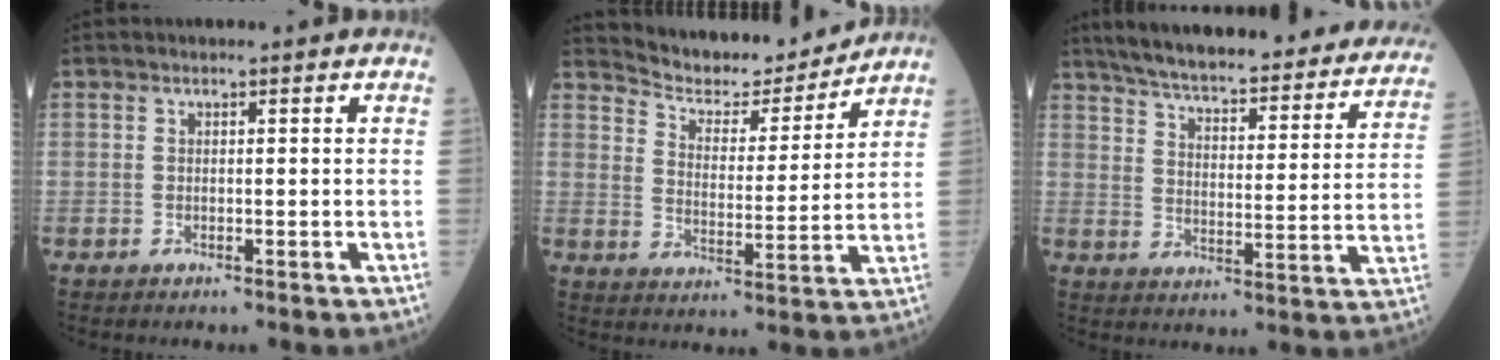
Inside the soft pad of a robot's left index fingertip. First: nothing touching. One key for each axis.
{"total": 10.8, "fx": 10.6, "fy": 1.6, "fz": 1.5, "tx": -0.033, "ty": -0.001, "tz": 0.168}
{"total": 31.7, "fx": 28.1, "fy": 5.8, "fz": 13.4, "tx": -0.207, "ty": -0.048, "tz": 0.346}